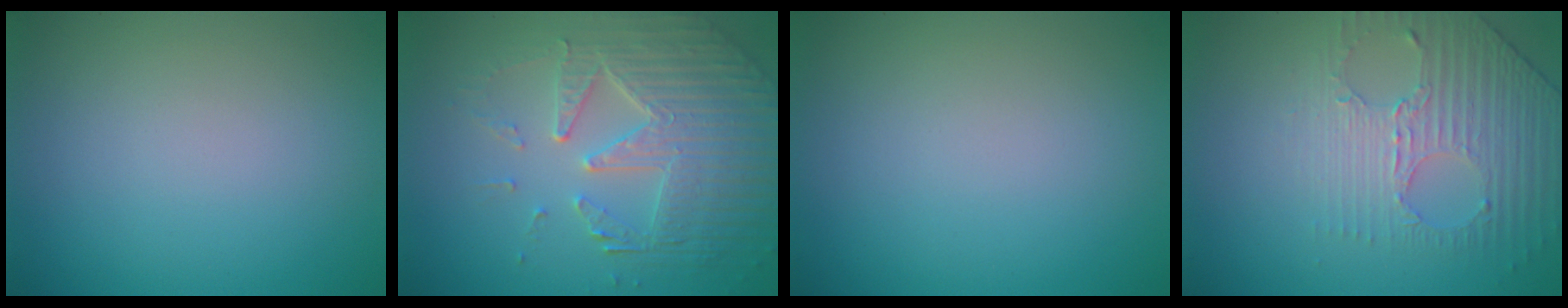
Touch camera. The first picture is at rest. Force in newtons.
{"total": 6.4, "press": 5.0, "slide": 4.0}
{"total": 0.0}
{"total": 4.4, "press": 3.2, "slide": 3.0}